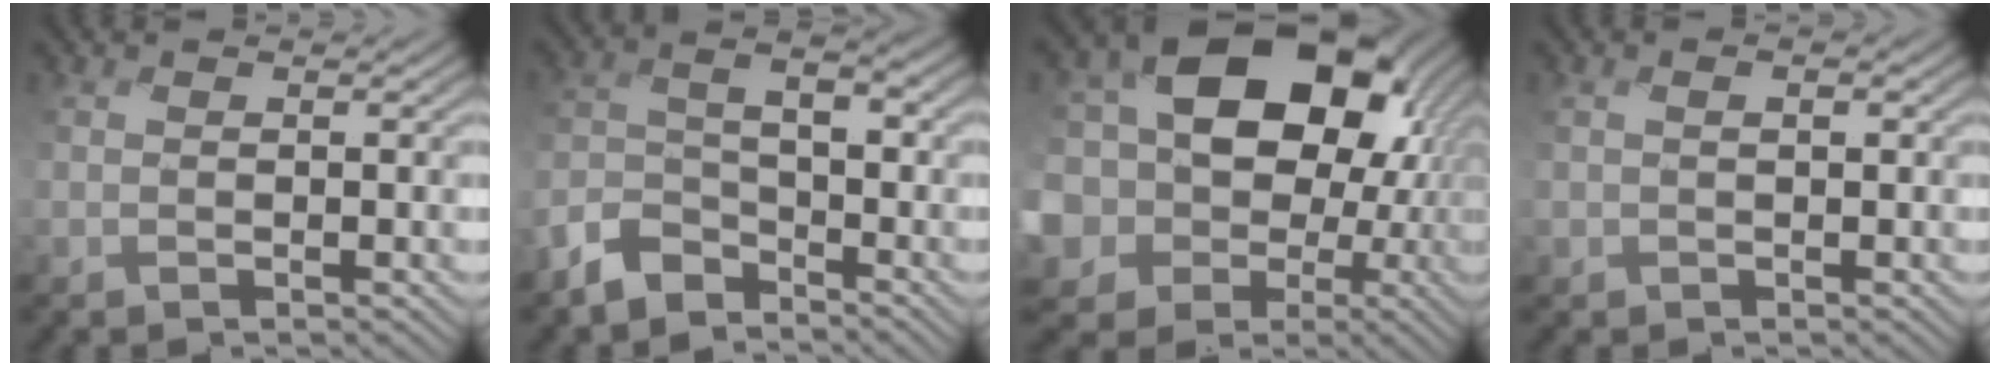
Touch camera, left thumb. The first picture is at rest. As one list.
[{"total": 6.1, "force": [-5.0, 2.6, 2.3], "torque": [-0.040, -0.003, -0.119]}, {"total": 20.8, "force": [1.3, 17.0, 11.9], "torque": [-0.262, 0.004, 0.004]}, {"total": 1.7, "force": [0.1, 1.1, 1.3], "torque": [-0.025, -0.002, 0.003]}]